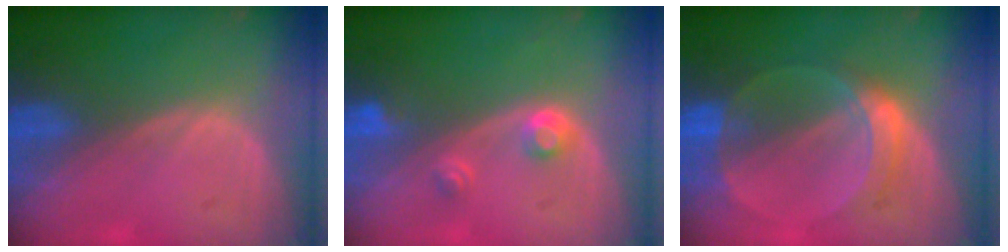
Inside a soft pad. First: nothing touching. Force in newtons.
{"total": 2.9, "press": 2.7, "slide": 1.0}
{"total": 6.1, "press": 5.6, "slide": 2.4}